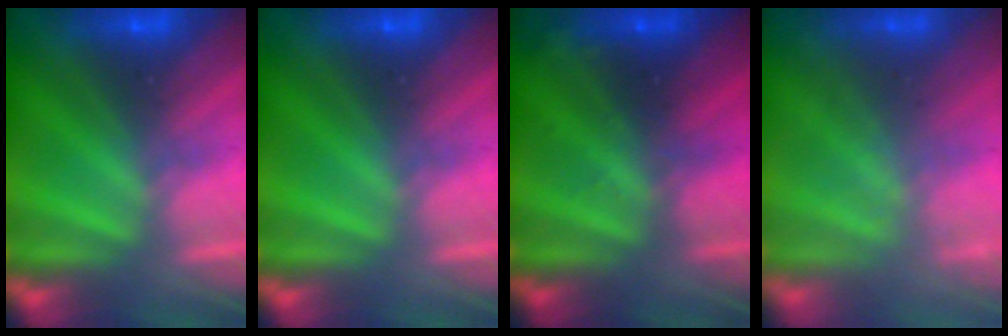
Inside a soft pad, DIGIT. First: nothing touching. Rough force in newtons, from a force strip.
{"total": 0.0}
{"total": 2.7}
{"total": 2.1}